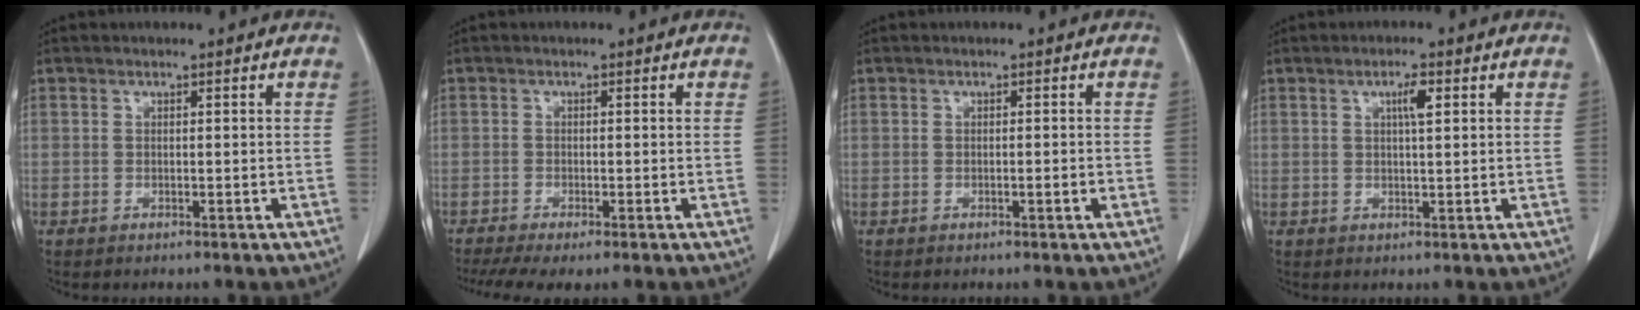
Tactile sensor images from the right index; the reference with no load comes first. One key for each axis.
{"total": 6.0, "fx": -4.4, "fy": 1.1, "fz": 3.9, "tx": -0.064, "ty": -0.012, "tz": -0.074}
{"total": 0.9, "fx": -0.4, "fy": -0.1, "fz": 0.9, "tx": -0.015, "ty": -0.001, "tz": -0.004}
{"total": 2.7, "fx": 1.0, "fy": 0.3, "fz": 2.4, "tx": -0.042, "ty": 0.001, "tz": 0.016}